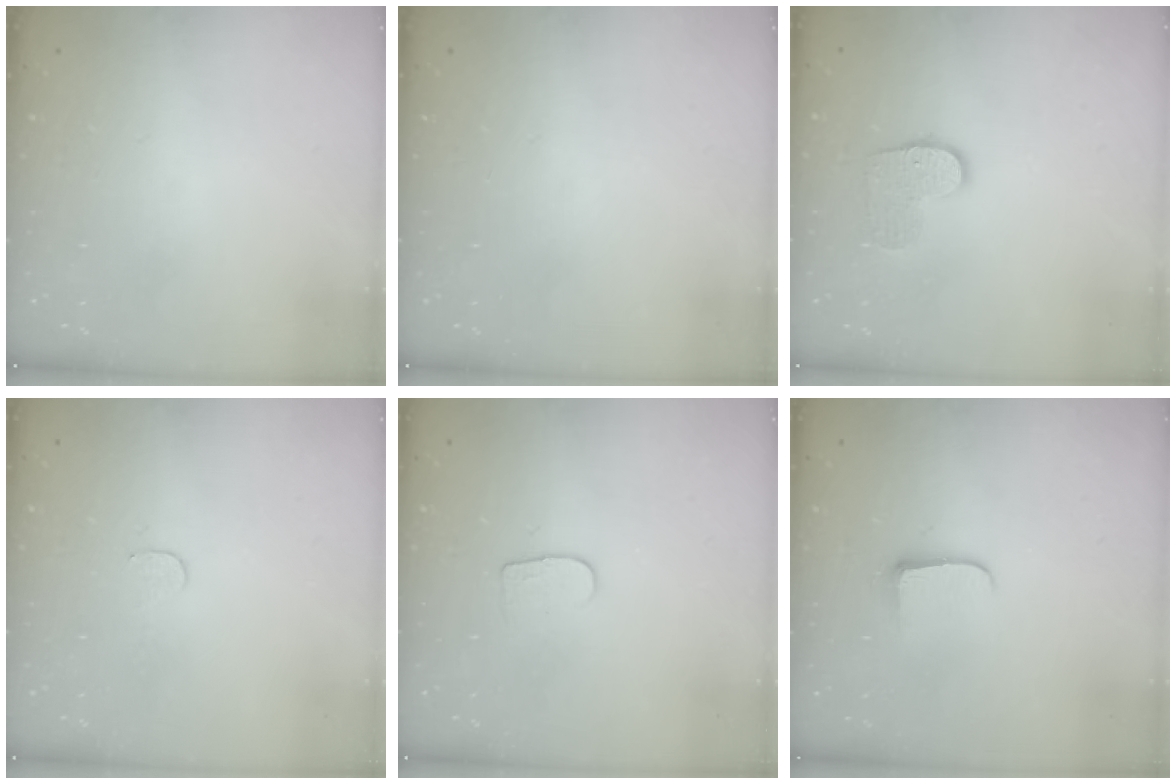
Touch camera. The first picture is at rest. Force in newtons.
{"total": 0.0}
{"total": 8.3, "press": 8.3, "slide": 0.3}
{"total": 2.8, "press": 2.8, "slide": 0.2}
{"total": 4.3, "press": 4.3, "slide": 0.5}
{"total": 6.2, "press": 6.1, "slide": 0.8}